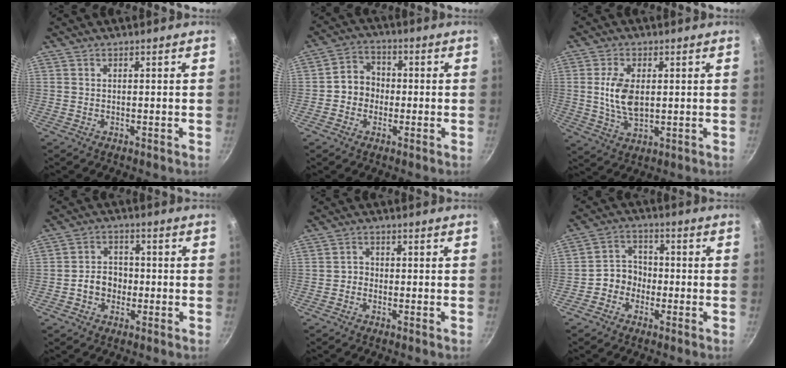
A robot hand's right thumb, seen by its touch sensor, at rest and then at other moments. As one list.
[{"total": 6.5, "force": [-0.8, 5.8, 2.9], "torque": [-0.011, 0.021, -0.028]}, {"total": 8.5, "force": [0.9, 4.8, 7.0], "torque": [-0.130, -0.009, 0.020]}, {"total": 5.9, "force": [-1.4, 4.9, 3.0], "torque": [-0.020, 0.021, -0.030]}, {"total": 1.9, "force": [-0.8, 1.6, 0.6], "torque": [-0.002, 0.011, -0.019]}, {"total": 5.6, "force": [-2.0, 4.8, 2.1], "torque": [-0.002, 0.031, -0.046]}]